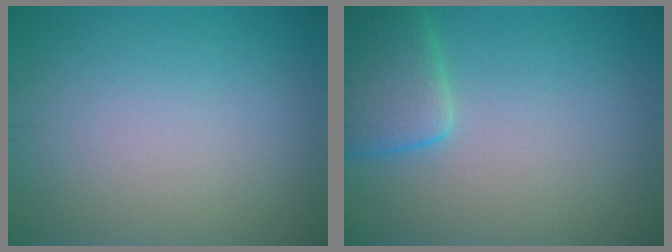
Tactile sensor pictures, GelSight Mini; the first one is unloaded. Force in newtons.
{"total": 4.1, "press": 4.1, "slide": 0.4}